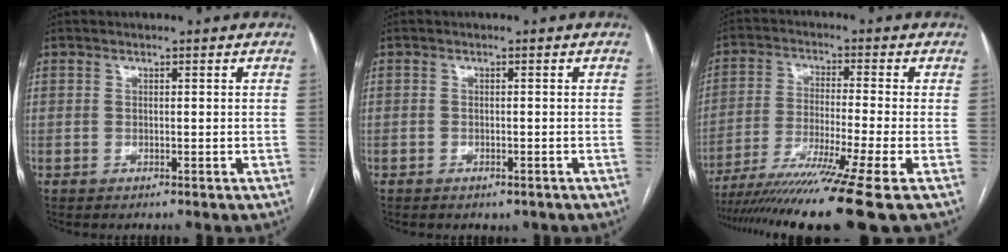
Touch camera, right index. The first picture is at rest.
{"total": 1.7, "force": [-1.2, 1.0, 0.6], "torque": [-0.008, 0.000, -0.011]}
{"total": 15.5, "force": [-11.6, -3.0, 9.8], "torque": [-0.161, -0.046, -0.195]}